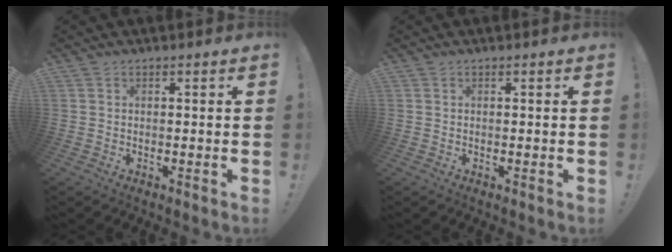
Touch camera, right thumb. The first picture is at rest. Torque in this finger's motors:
{"motor_torque": [-0.02, -0.01, 0.00, 0.00, 0.00]}